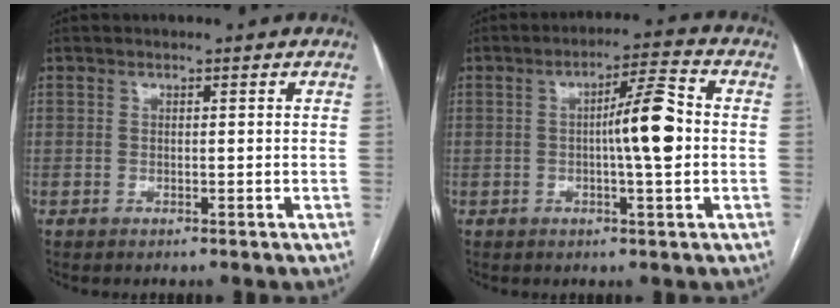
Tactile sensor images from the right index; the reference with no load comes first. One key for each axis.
{"total": 8.0, "fx": -0.1, "fy": 0.5, "fz": 8.0, "tx": -0.126, "ty": 0.012, "tz": -0.006}